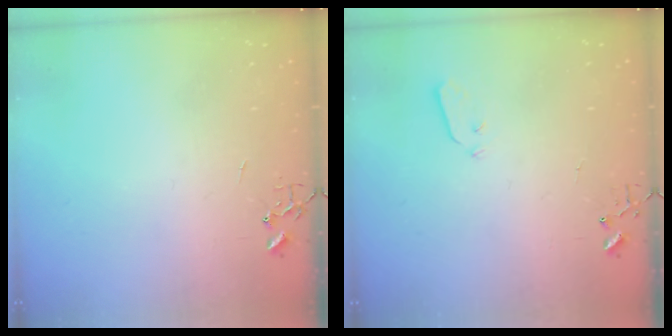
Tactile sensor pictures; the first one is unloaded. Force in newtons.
{"total": 3.7, "press": 3.7, "slide": 0.1}